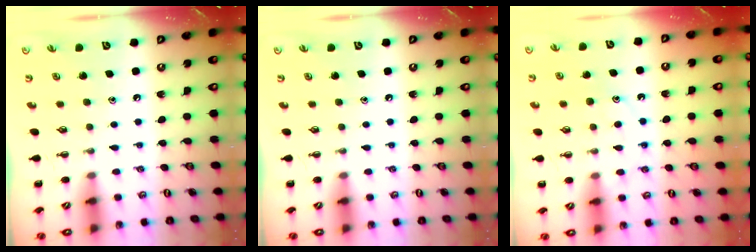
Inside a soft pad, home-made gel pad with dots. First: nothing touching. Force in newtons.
{"total": 0.0}
{"total": 10.3, "press": 10.3, "slide": 0.7}